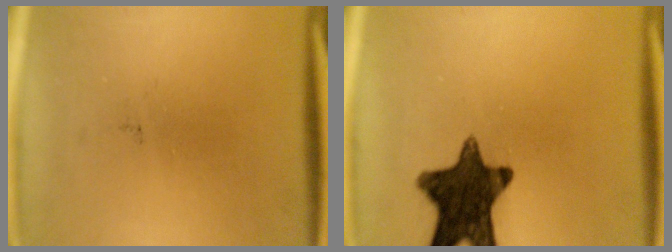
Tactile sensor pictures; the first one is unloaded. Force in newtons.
{"total": 14.0}